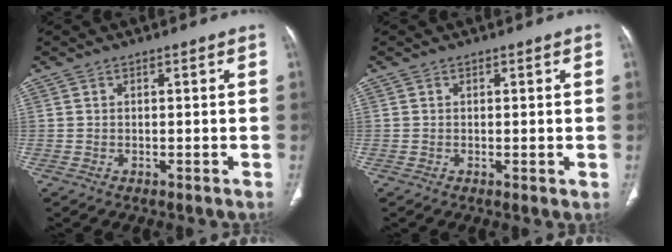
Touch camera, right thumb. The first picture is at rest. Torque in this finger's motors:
{"motor_torque": [-0.29, 0.06, -0.15, -0.02, 0.02]}